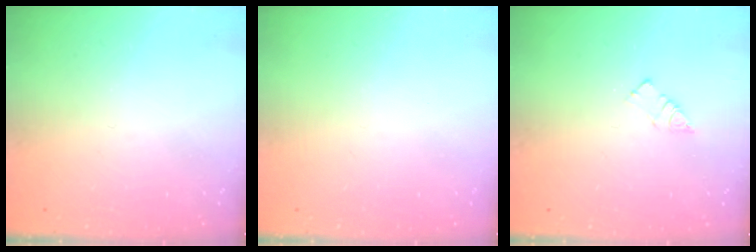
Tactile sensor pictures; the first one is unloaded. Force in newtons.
{"total": 0.0}
{"total": 3.4, "press": 3.4, "slide": 0.2}